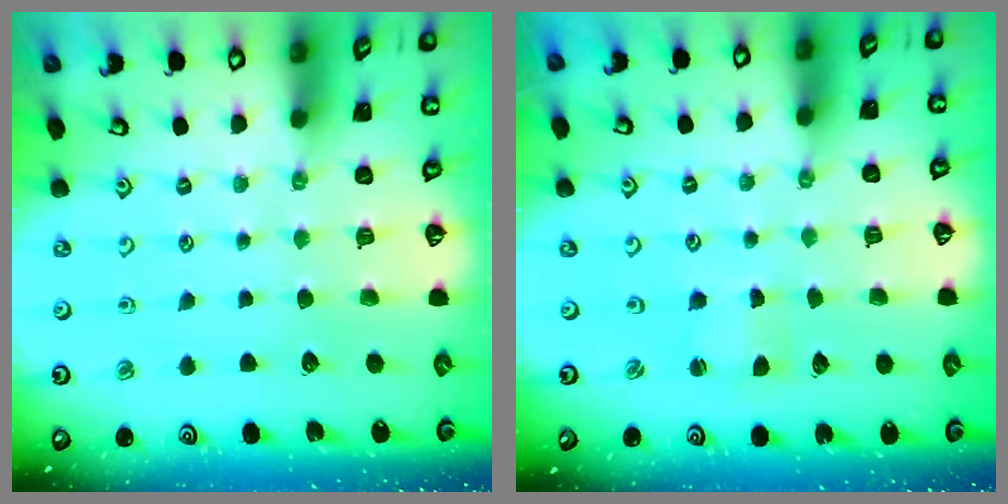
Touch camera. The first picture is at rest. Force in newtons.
{"total": 1.1, "press": 1.0, "slide": 0.2}